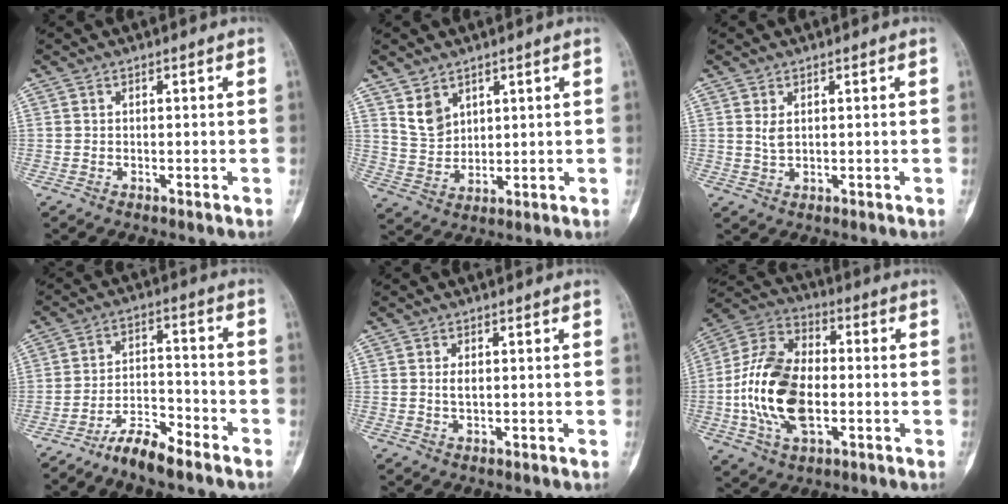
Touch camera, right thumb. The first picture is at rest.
{"total": 5.6, "force": [3.4, 3.8, 2.4], "torque": [-0.031, -0.025, 0.077]}
{"total": 1.8, "force": [0.7, 0.9, 1.5], "torque": [-0.029, -0.004, 0.019]}
{"total": 7.7, "force": [-6.3, 1.6, 4.1], "torque": [-0.076, 0.051, -0.114]}
{"total": 1.6, "force": [0.3, 0.8, 1.4], "torque": [-0.027, -0.002, 0.007]}
{"total": 18.5, "force": [-2.4, 11.1, 14.6], "torque": [-0.278, 0.020, -0.044]}